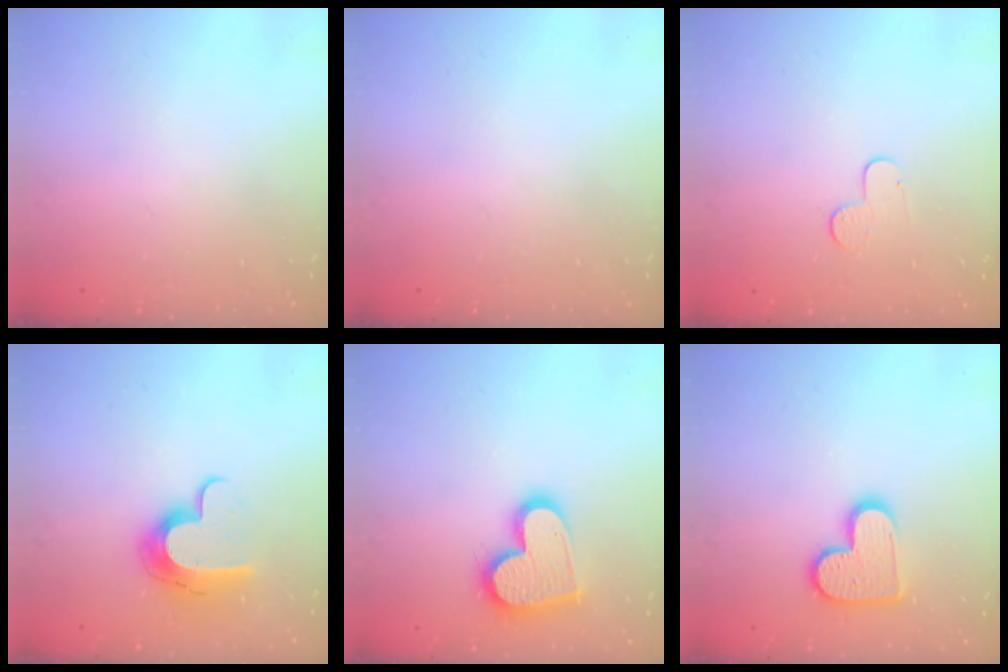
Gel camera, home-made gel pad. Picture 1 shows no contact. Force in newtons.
{"total": 0.0}
{"total": 4.8, "press": 4.8, "slide": 0.3}
{"total": 12.0, "press": 11.9, "slide": 0.9}
{"total": 17.0, "press": 17.0, "slide": 1.5}
{"total": 12.5, "press": 12.5, "slide": 0.7}